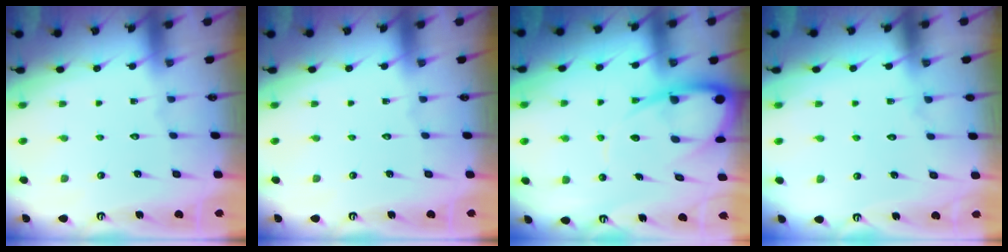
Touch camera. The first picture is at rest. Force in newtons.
{"total": 0.0}
{"total": 11.1, "press": 11.0, "slide": 1.2}
{"total": 4.2, "press": 4.2, "slide": 0.4}